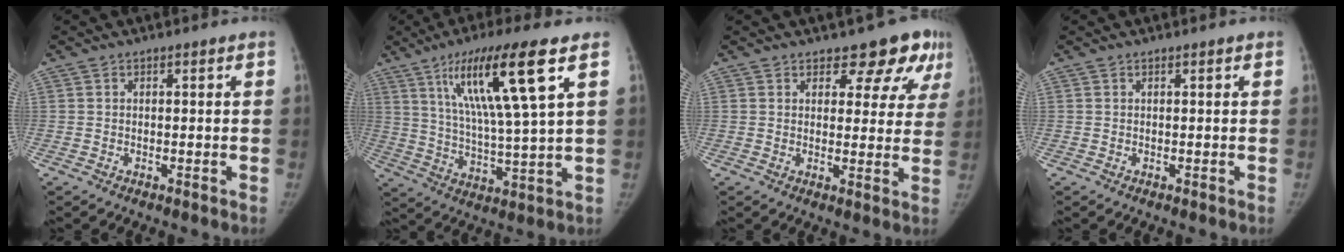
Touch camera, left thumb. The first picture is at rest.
{"total": 17.0, "force": [7.8, 1.5, 15.0], "torque": [-0.271, -0.029, 0.137]}
{"total": 9.0, "force": [6.5, 4.5, 4.3], "torque": [-0.009, -0.034, 0.068]}
{"total": 0.0}